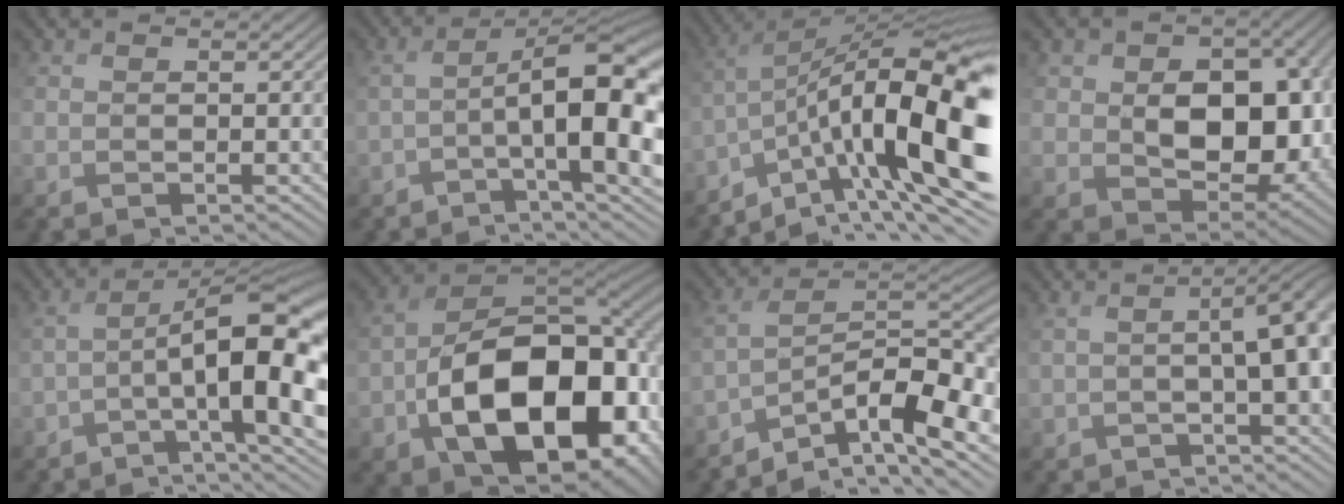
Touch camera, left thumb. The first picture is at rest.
{"total": 12.2, "force": [-3.4, 3.2, 11.3], "torque": [-0.150, 0.009, -0.037]}
{"total": 16.5, "force": [-6.3, 6.2, 13.9], "torque": [-0.233, 0.005, -0.113]}
{"total": 11.3, "force": [0.4, 8.5, 7.4], "torque": [-0.123, -0.012, 0.027]}
{"total": 12.9, "force": [-3.0, 3.5, 12.1], "torque": [-0.160, 0.008, -0.029]}
{"total": 16.9, "force": [-4.7, 11.0, 12.0], "torque": [-0.188, -0.035, -0.066]}
{"total": 12.6, "force": [-8.3, 3.7, 8.8], "torque": [-0.162, 0.009, -0.132]}
{"total": 4.2, "force": [-0.2, 0.9, 4.1], "torque": [-0.041, 0.011, -0.001]}